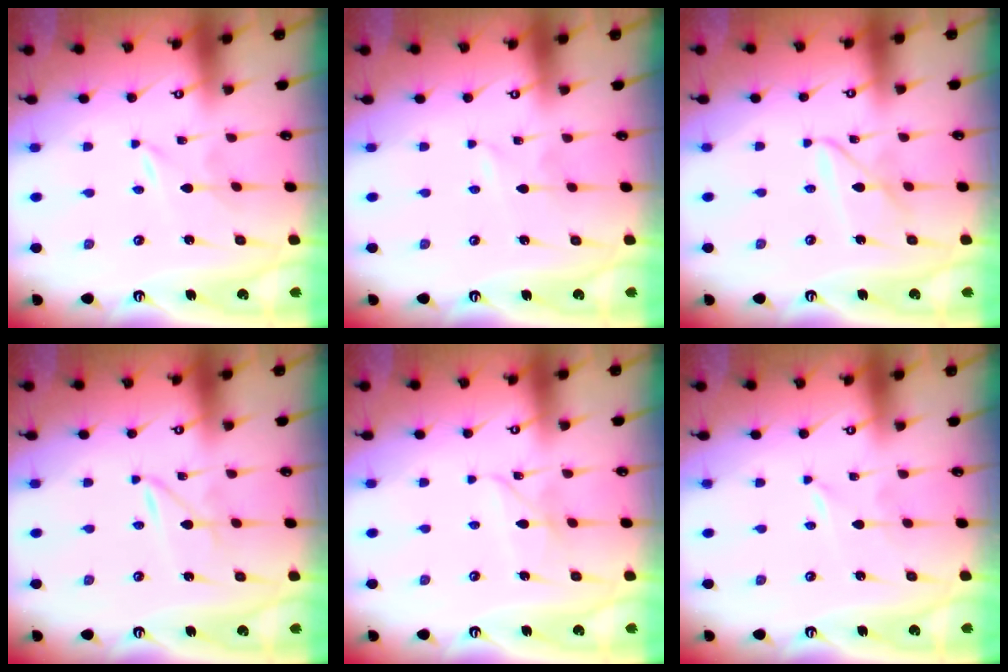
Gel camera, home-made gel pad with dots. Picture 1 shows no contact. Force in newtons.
{"total": 0.0}
{"total": 7.3, "press": 7.3, "slide": 0.5}
{"total": 2.3, "press": 2.3, "slide": 0.2}
{"total": 3.9, "press": 3.9, "slide": 0.3}
{"total": 0.0}